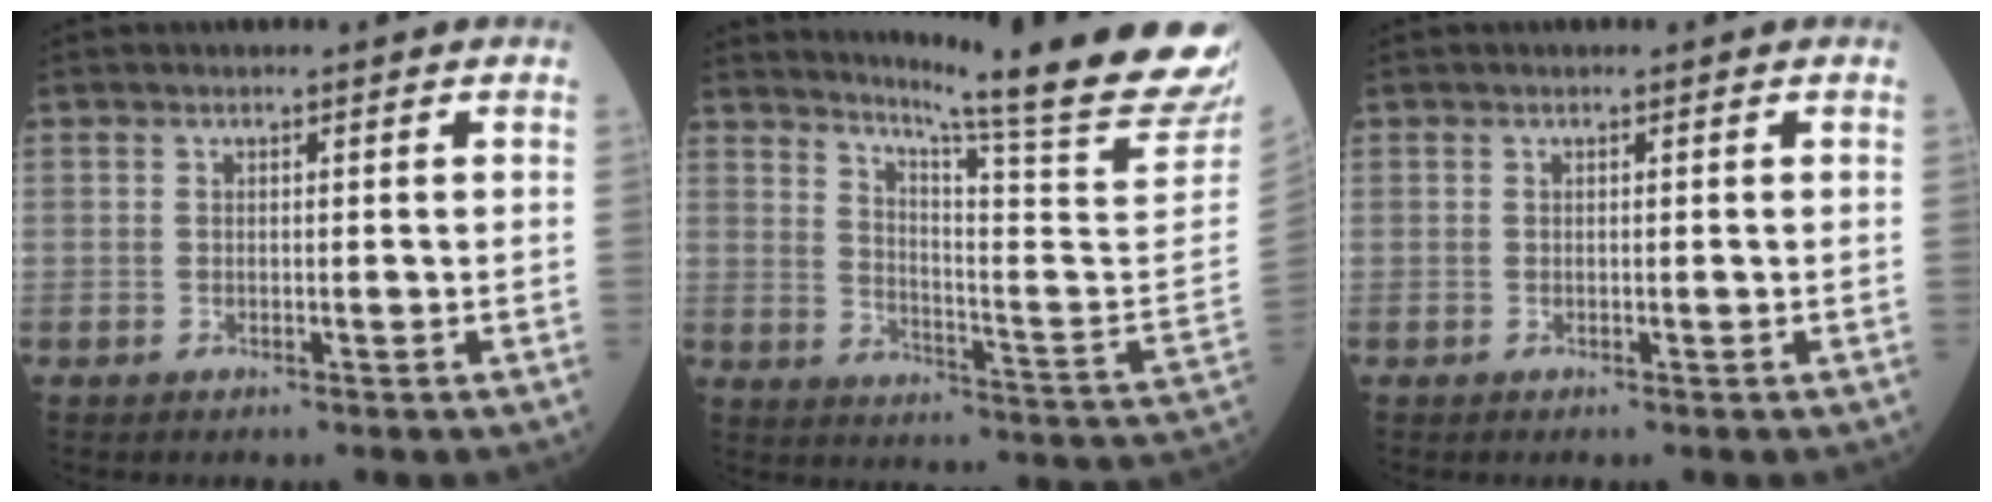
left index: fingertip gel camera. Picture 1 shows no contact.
{"total": 22.1, "force": [19.4, -2.5, 10.3], "torque": [-0.169, -0.117, 0.251]}
{"total": 0.0}